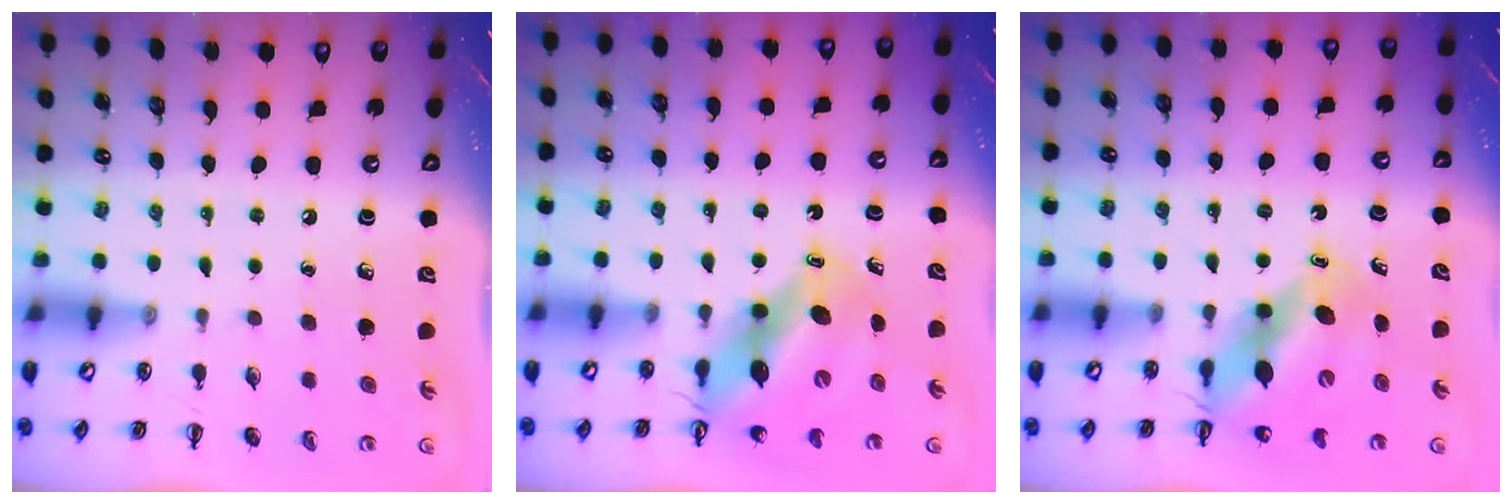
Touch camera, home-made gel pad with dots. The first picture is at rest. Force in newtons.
{"total": 12.5, "press": 11.9, "slide": 3.8}
{"total": 10.6, "press": 10.2, "slide": 2.9}